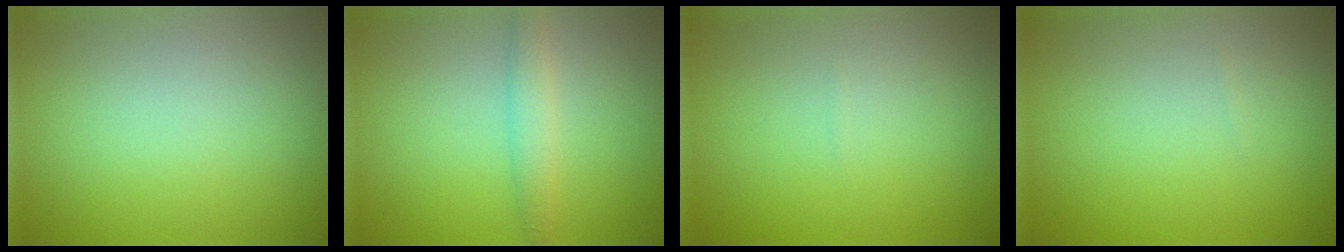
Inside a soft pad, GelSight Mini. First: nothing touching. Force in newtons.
{"total": 2.1, "press": 2.1, "slide": 0.0}
{"total": 0.0}
{"total": 0.0}